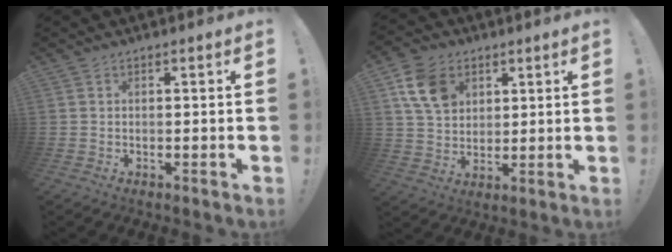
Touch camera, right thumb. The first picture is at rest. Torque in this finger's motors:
{"motor_torque": [0.10, 0.26, 0.81, 0.50, 0.14]}